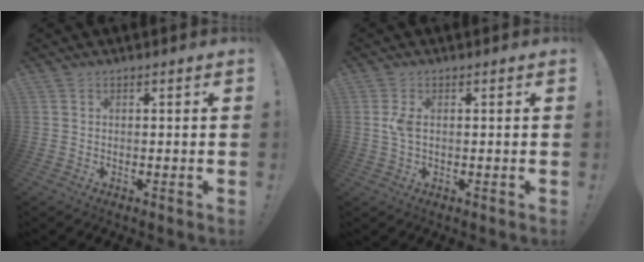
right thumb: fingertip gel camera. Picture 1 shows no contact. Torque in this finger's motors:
{"motor_torque": [-0.06, 0.42, 0.22, 0.13, -0.01]}